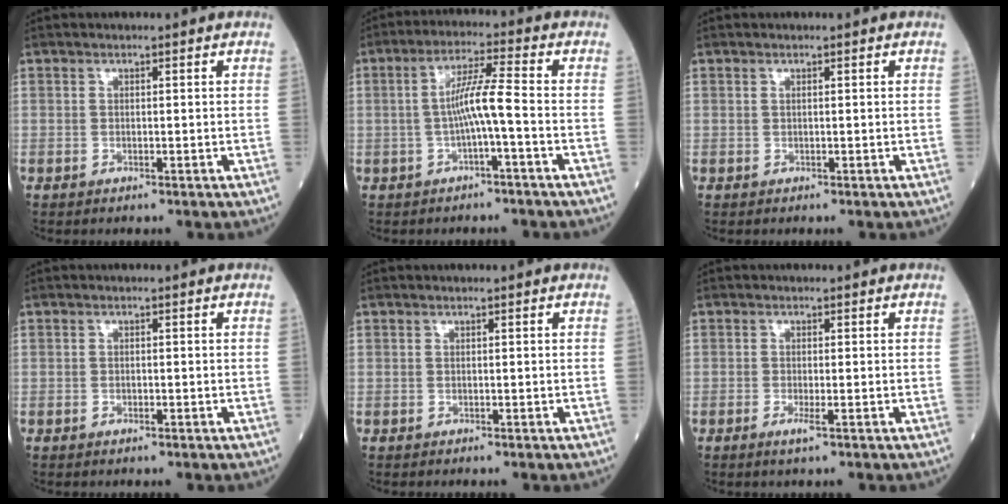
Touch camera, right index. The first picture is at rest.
{"total": 5.8, "force": [-1.2, -0.4, 5.6], "torque": [-0.108, 0.015, -0.018]}
{"total": 0.0}
{"total": 0.6, "force": [-0.3, 0.2, 0.4], "torque": [-0.012, 0.001, -0.002]}
{"total": 0.0}
{"total": 1.6, "force": [-0.8, -0.1, 1.4], "torque": [-0.028, -0.004, -0.013]}